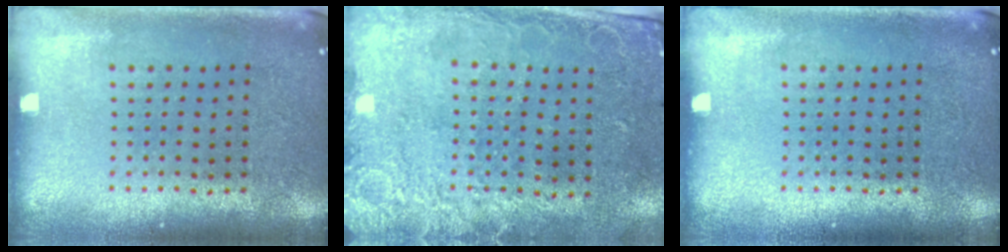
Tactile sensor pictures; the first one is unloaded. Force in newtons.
{"total": 2.6, "press": 2.0, "slide": 1.7}
{"total": 0.0}